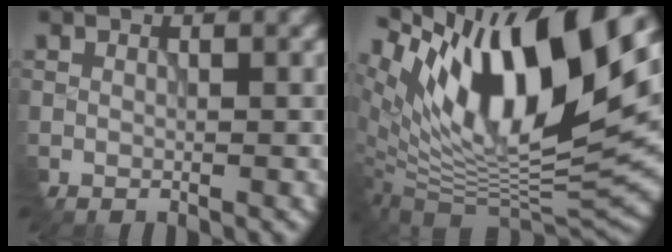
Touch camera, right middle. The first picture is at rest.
{"total": 16.2, "force": [6.3, 6.3, 13.5], "torque": [-0.240, 0.012, 0.108]}